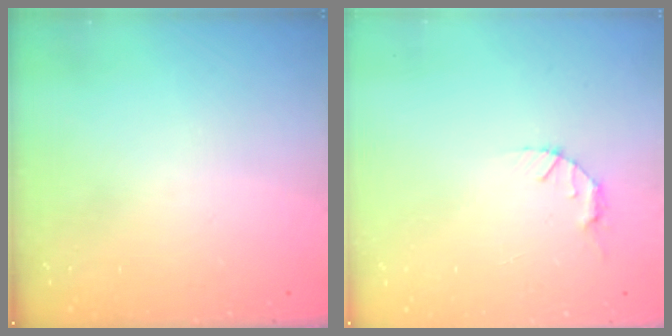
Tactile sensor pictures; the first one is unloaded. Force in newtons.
{"total": 2.8, "press": 2.8, "slide": 0.4}